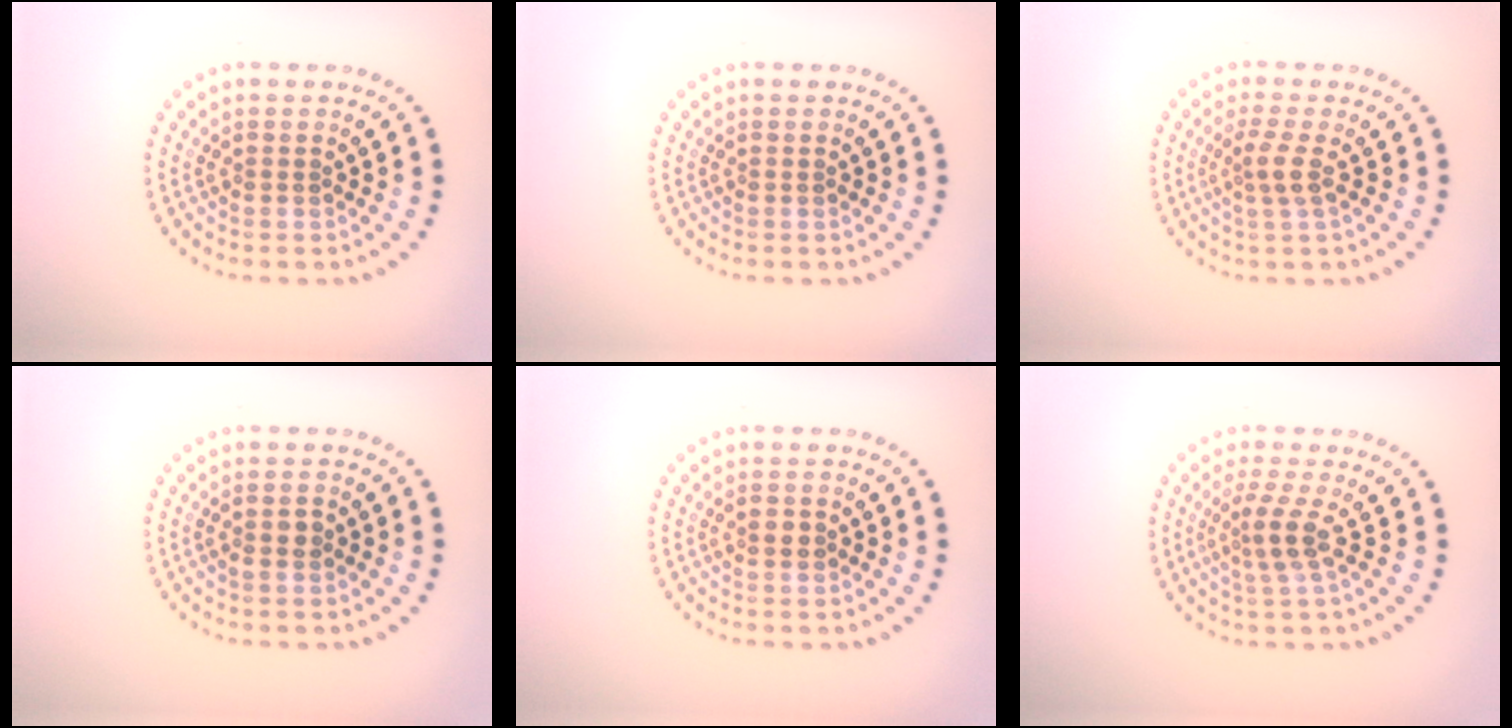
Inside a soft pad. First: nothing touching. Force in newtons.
{"total": 0.0}
{"total": 2.1, "press": 1.6, "slide": 1.3}
{"total": 1.1, "press": 1.0, "slide": 0.4}
{"total": 1.3, "press": 1.3, "slide": 0.0}
{"total": 2.6, "press": 1.8, "slide": 1.8}